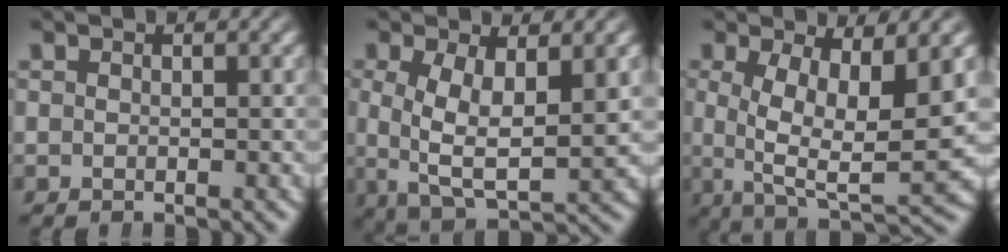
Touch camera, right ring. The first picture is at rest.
{"total": 6.3, "force": [-0.5, 3.7, 5.1], "torque": [-0.110, -0.039, 0.012]}
{"total": 9.2, "force": [-0.7, 4.1, 8.2], "torque": [-0.142, -0.048, 0.013]}